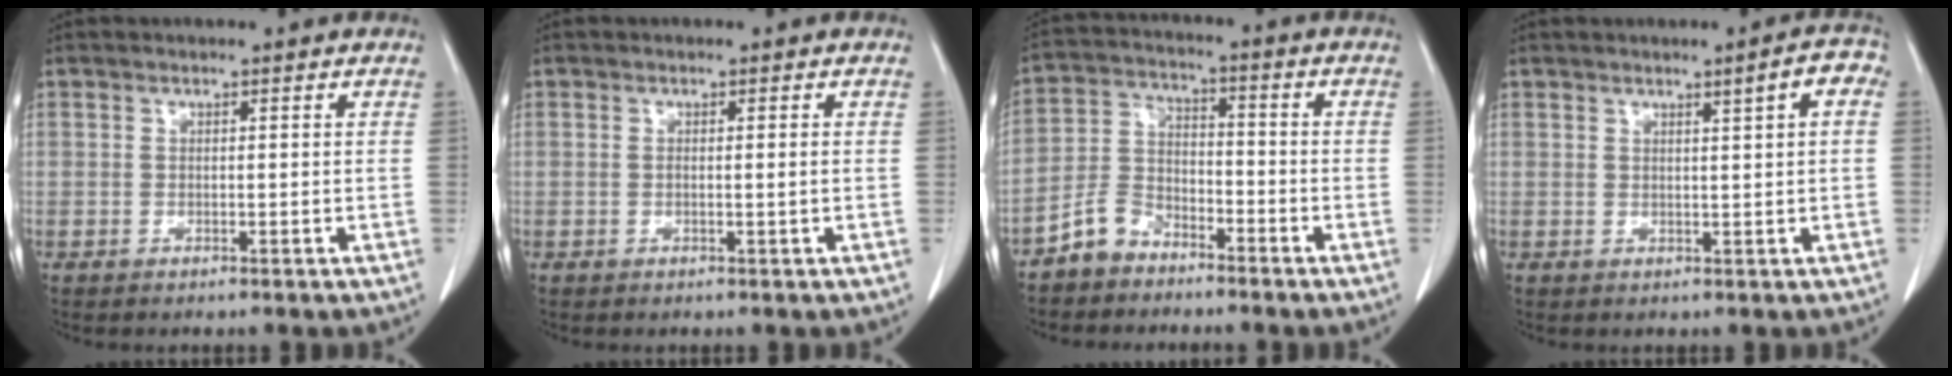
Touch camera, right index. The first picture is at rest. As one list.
[{"total": 0.9, "force": [-0.1, -0.1, 0.9], "torque": [-0.016, -0.002, -0.001]}, {"total": 6.2, "force": [-4.9, 3.6, 1.6], "torque": [-0.038, 0.007, -0.099]}, {"total": 3.5, "force": [1.3, 0.2, 3.2], "torque": [-0.038, 0.005, 0.015]}]